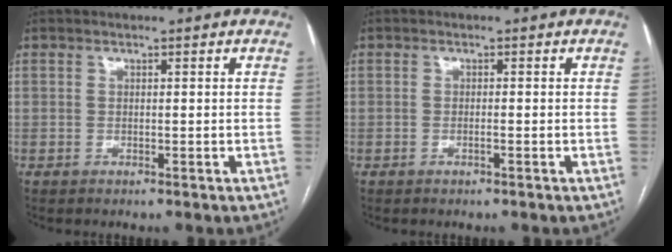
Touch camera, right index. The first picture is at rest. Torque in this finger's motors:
{"motor_torque": [-0.04, 0.07, -0.04, -0.01]}